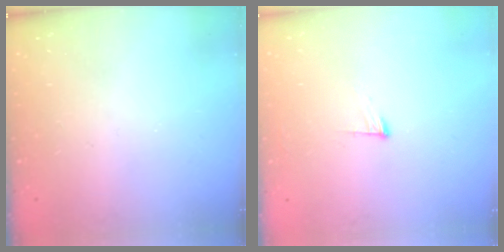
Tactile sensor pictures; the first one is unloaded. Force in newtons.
{"total": 6.5, "press": 6.4, "slide": 1.4}